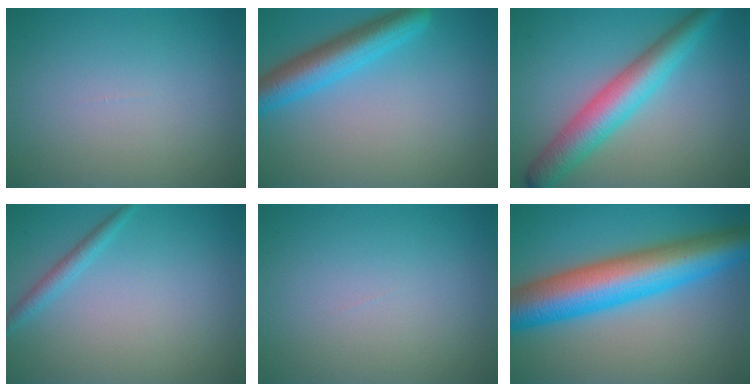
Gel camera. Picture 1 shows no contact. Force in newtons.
{"total": 5.3, "press": 5.2, "slide": 0.2}
{"total": 6.1, "press": 6.1, "slide": 0.1}
{"total": 1.5, "press": 1.5, "slide": 0.1}
{"total": 0.0}
{"total": 11.3, "press": 11.3, "slide": 0.1}